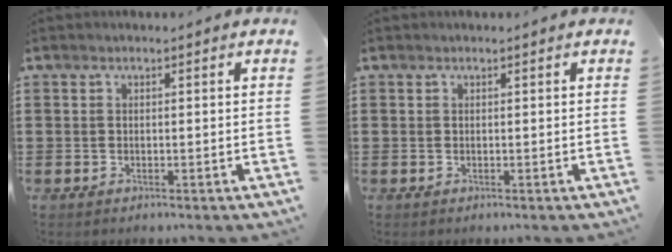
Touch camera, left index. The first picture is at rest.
{"total": 0.0}